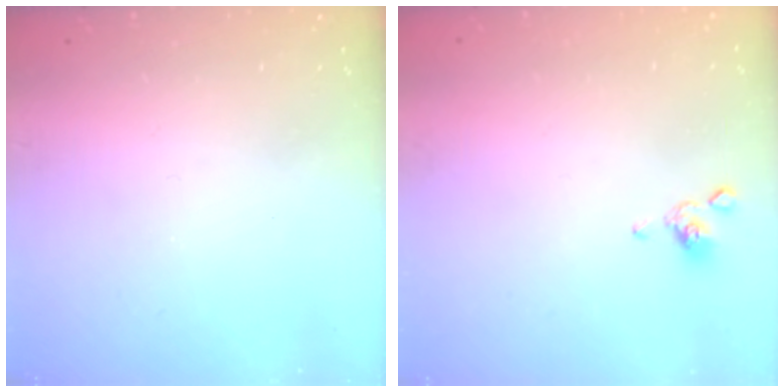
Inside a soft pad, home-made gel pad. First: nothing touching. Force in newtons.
{"total": 2.1, "press": 2.1, "slide": 0.5}